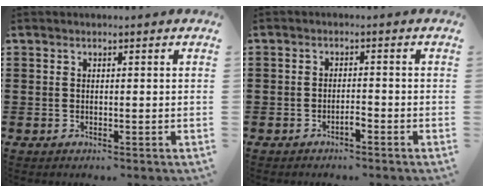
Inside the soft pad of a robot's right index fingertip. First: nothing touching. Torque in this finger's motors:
{"motor_torque": [0.97, -0.26, 0.37, 0.09]}